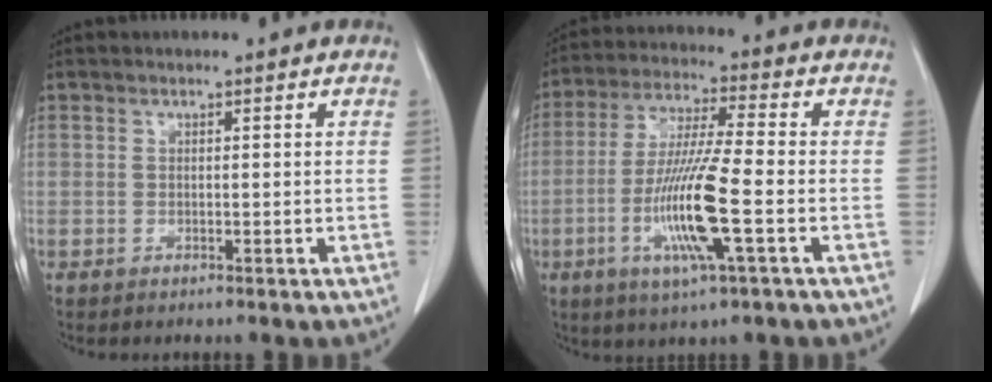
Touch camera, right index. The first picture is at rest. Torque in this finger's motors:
{"motor_torque": [1.85, -0.29, 0.88, 0.13]}